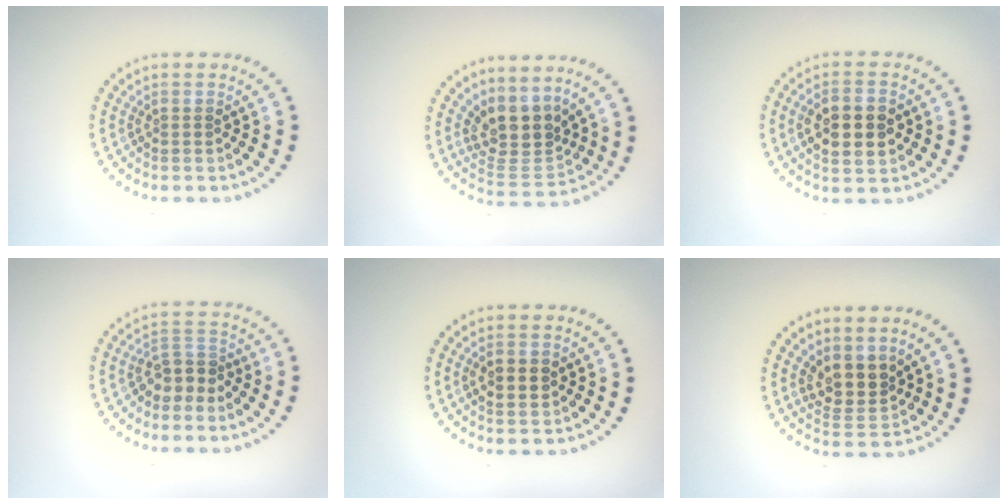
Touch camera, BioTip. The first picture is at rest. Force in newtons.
{"total": 4.0, "press": 3.2, "slide": 2.5}
{"total": 4.5, "press": 4.5, "slide": 0.2}
{"total": 2.6, "press": 2.3, "slide": 1.2}
{"total": 1.7, "press": 1.7, "slide": 0.2}
{"total": 3.2, "press": 2.6, "slide": 1.9}